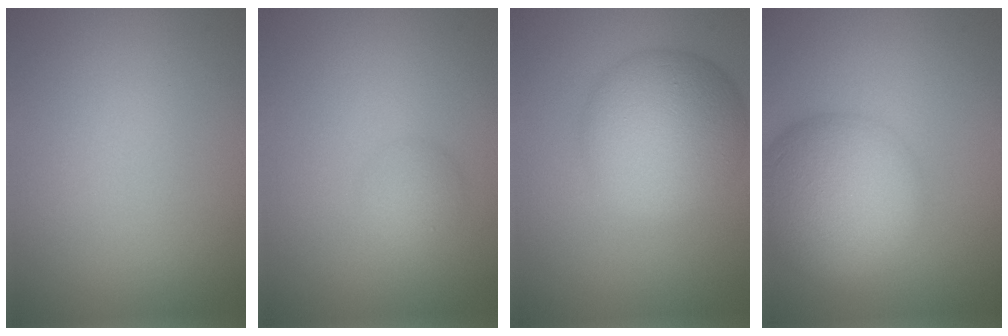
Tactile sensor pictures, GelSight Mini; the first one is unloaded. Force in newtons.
{"total": 1.7, "press": 1.7, "slide": 0.1}
{"total": 8.7, "press": 8.7, "slide": 0.2}
{"total": 9.2, "press": 9.1, "slide": 0.6}